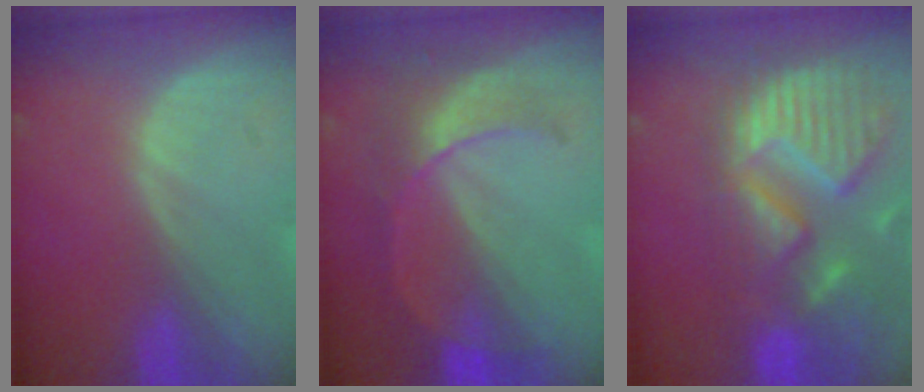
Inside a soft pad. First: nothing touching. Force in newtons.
{"total": 7.9, "press": 6.9, "slide": 3.9}
{"total": 14.0, "press": 11.7, "slide": 7.8}